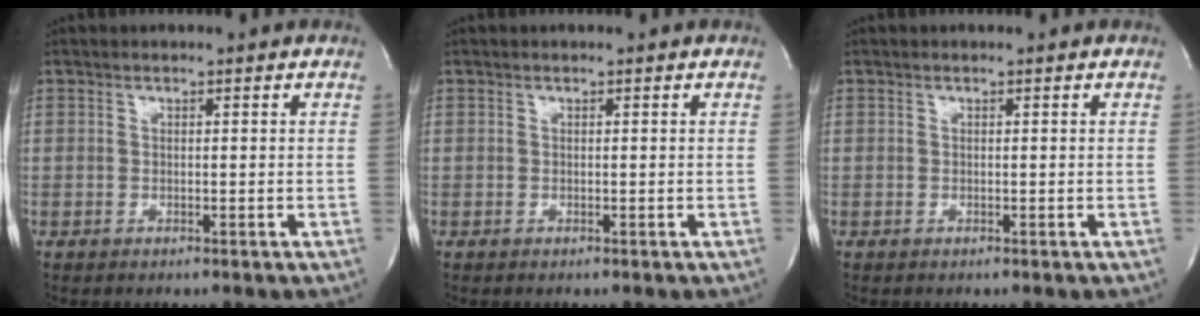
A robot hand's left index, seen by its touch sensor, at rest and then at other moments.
{"total": 0.0}
{"total": 0.0}